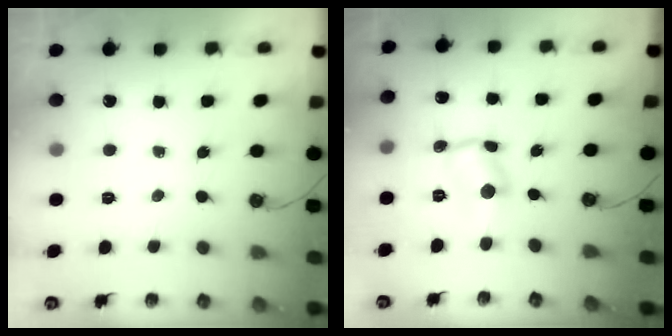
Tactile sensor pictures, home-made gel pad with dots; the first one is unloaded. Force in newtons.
{"total": 1.6, "press": 1.5, "slide": 0.1}